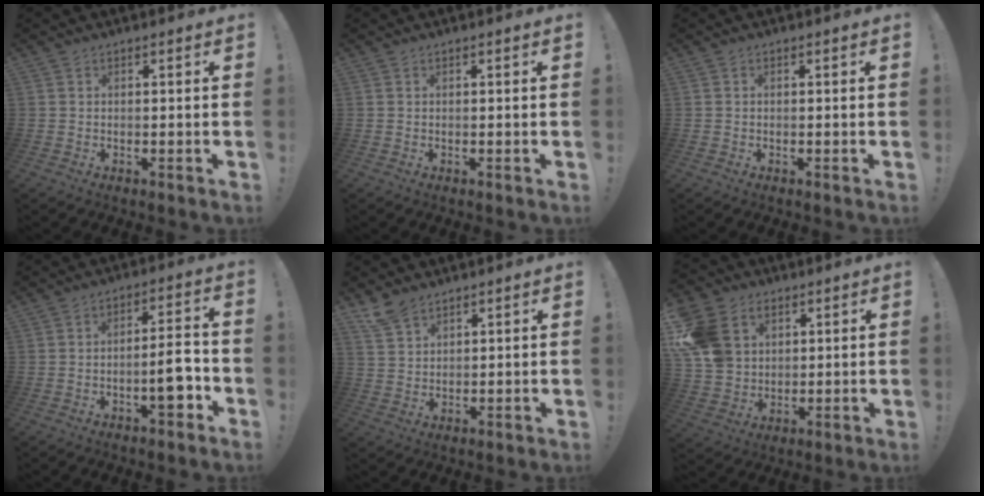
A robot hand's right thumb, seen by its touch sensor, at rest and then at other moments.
{"total": 0.0}
{"total": 0.0}
{"total": 9.1, "force": [-3.6, 2.6, 8.0], "torque": [-0.105, 0.013, -0.059]}
{"total": 6.8, "force": [5.4, 3.7, 1.9], "torque": [-0.034, -0.031, 0.106]}
{"total": 15.8, "force": [5.6, 12.5, 7.9], "torque": [-0.141, -0.015, 0.117]}